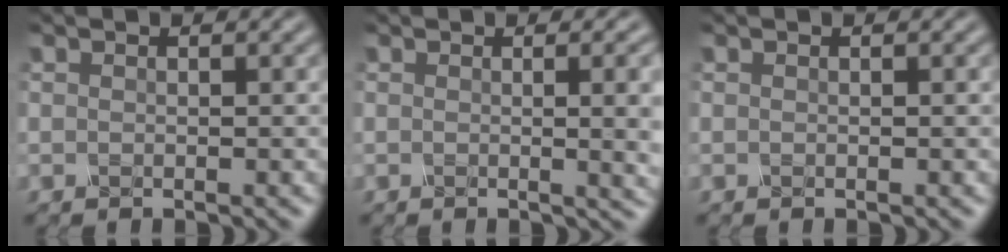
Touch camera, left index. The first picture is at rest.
{"total": 7.0, "force": [0.3, 3.0, 6.3], "torque": [-0.030, 0.009, 0.003]}
{"total": 0.0}